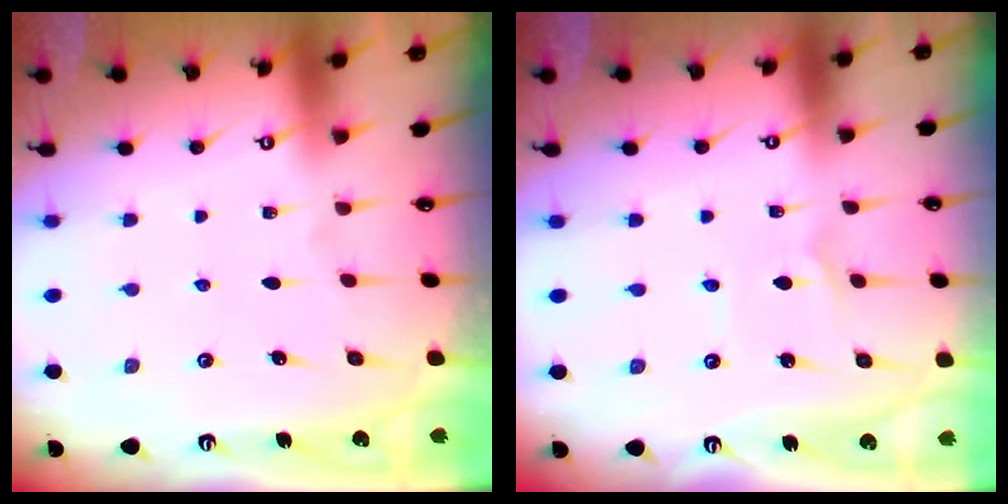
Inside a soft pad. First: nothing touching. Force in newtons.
{"total": 1.3, "press": 1.3, "slide": 0.1}